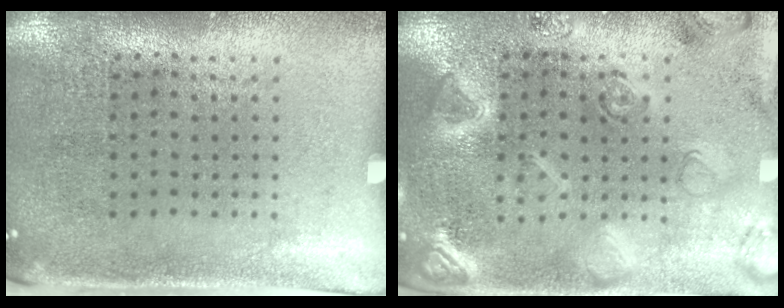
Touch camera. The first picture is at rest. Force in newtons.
{"total": 2.7, "press": 2.7, "slide": 0.4}